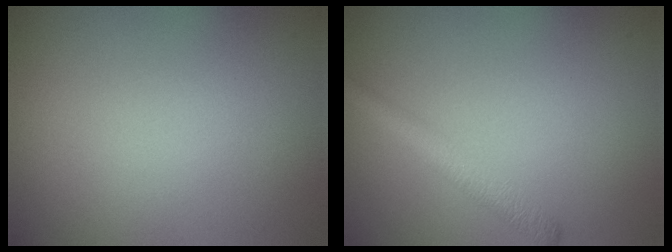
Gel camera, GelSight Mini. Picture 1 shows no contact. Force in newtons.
{"total": 2.5, "press": 2.5, "slide": 0.1}